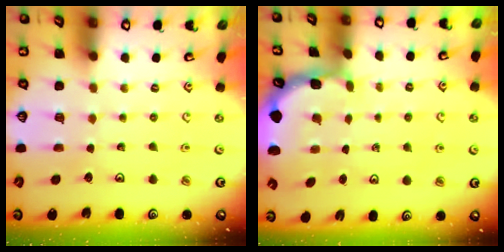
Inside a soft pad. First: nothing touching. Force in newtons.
{"total": 2.0, "press": 2.0, "slide": 0.3}